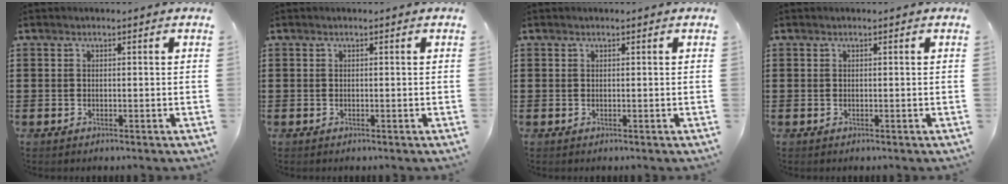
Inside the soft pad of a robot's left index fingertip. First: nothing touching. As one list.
[{"total": 0.0}, {"total": 0.0}, {"total": 0.0}]